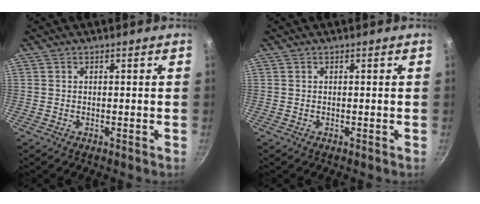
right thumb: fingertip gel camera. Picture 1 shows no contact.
{"total": 0.0}